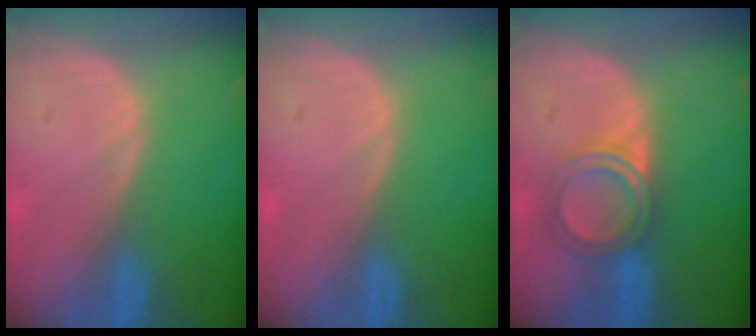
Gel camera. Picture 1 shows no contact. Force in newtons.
{"total": 0.0}
{"total": 5.0, "press": 4.7, "slide": 1.6}